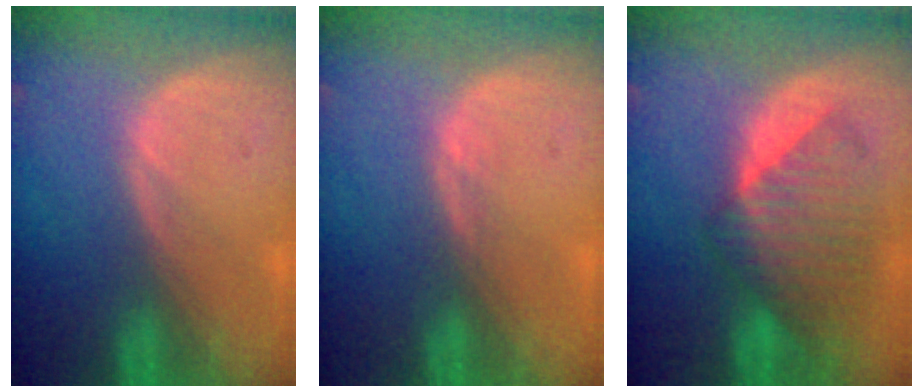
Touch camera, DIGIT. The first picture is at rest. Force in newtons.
{"total": 0.8, "press": 0.6, "slide": 0.5}
{"total": 8.4, "press": 8.2, "slide": 2.1}